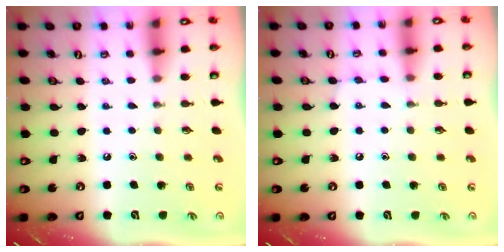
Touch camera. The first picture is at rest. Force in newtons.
{"total": 5.0, "press": 4.9, "slide": 0.5}